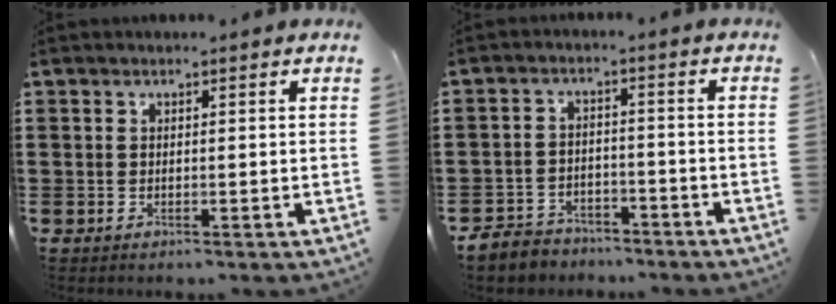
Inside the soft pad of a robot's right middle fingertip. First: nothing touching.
{"total": 4.1, "force": [-3.9, 1.2, 0.1], "torque": [-0.015, 0.003, -0.086]}